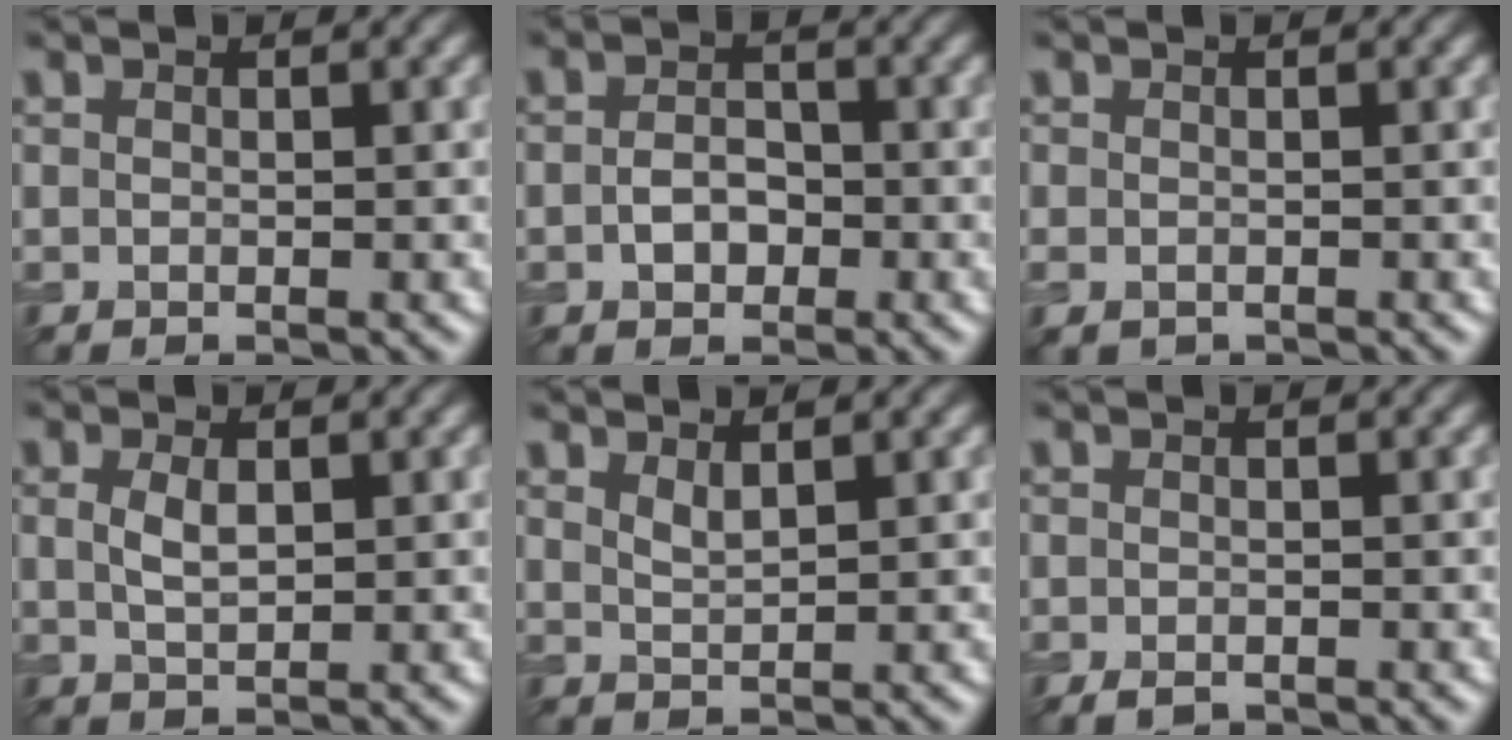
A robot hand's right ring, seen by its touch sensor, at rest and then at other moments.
{"total": 2.3, "force": [-0.7, 1.6, 1.5], "torque": [-0.028, 0.001, -0.015]}
{"total": 1.2, "force": [-0.7, 0.7, 0.6], "torque": [-0.015, -0.009, -0.013]}
{"total": 2.0, "force": [0.6, 0.9, 1.7], "torque": [-0.040, -0.001, 0.015]}
{"total": 1.5, "force": [1.2, 0.4, 0.8], "torque": [-0.018, -0.003, 0.025]}
{"total": 1.2, "force": [-0.8, 0.5, 0.6], "torque": [-0.013, -0.005, -0.014]}